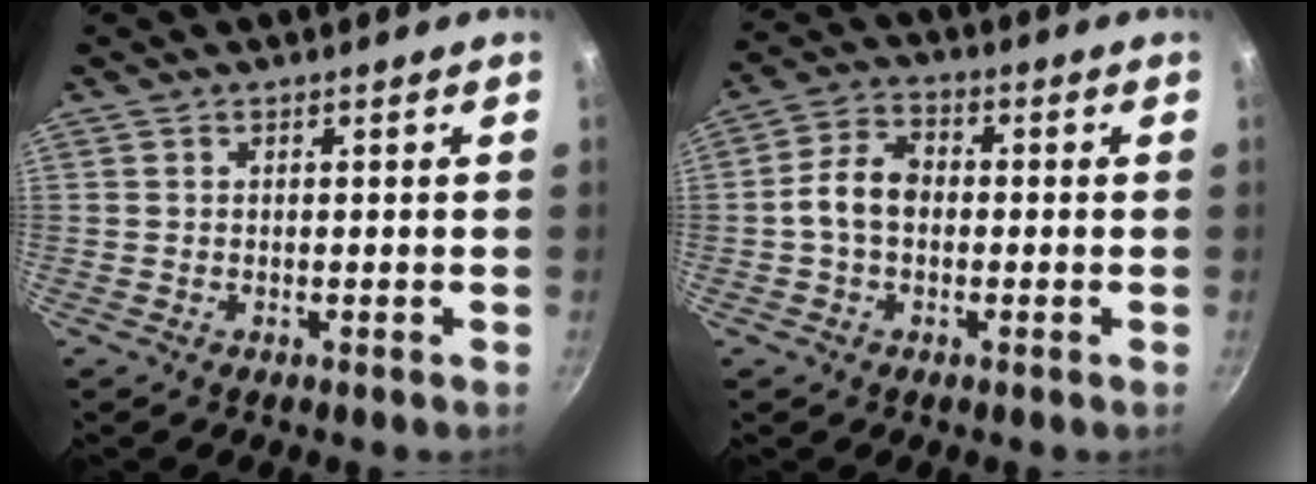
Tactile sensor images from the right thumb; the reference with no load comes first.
{"total": 7.0, "force": [-0.6, 5.0, 4.9], "torque": [-0.076, 0.026, -0.024]}